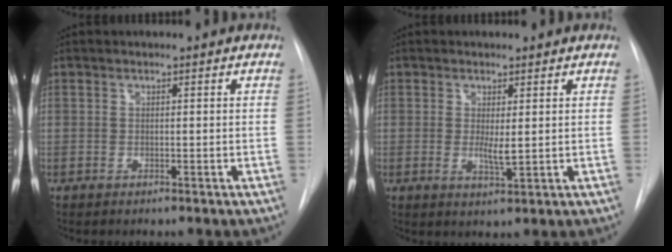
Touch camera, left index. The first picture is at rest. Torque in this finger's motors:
{"motor_torque": [0.58, 0.17, 0.07, 0.02]}